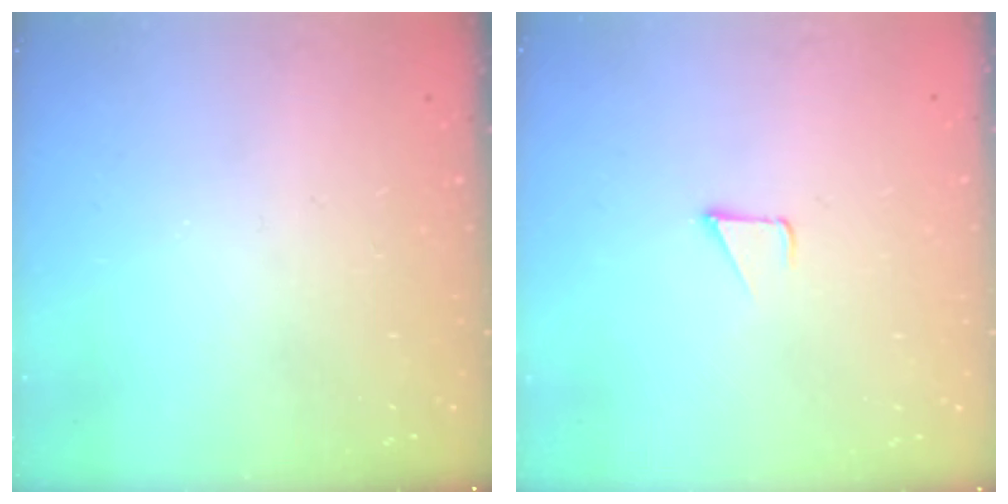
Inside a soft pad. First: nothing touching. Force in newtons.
{"total": 1.2, "press": 1.2, "slide": 0.1}